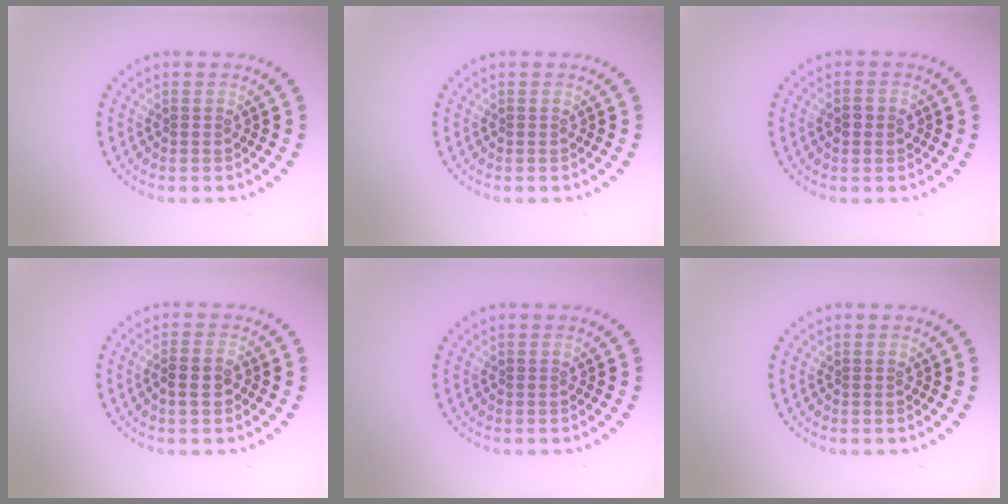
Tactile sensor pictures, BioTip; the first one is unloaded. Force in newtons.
{"total": 0.0}
{"total": 1.2, "press": 1.2, "slide": 0.2}
{"total": 2.2, "press": 2.1, "slide": 0.7}
{"total": 0.0}
{"total": 0.0}